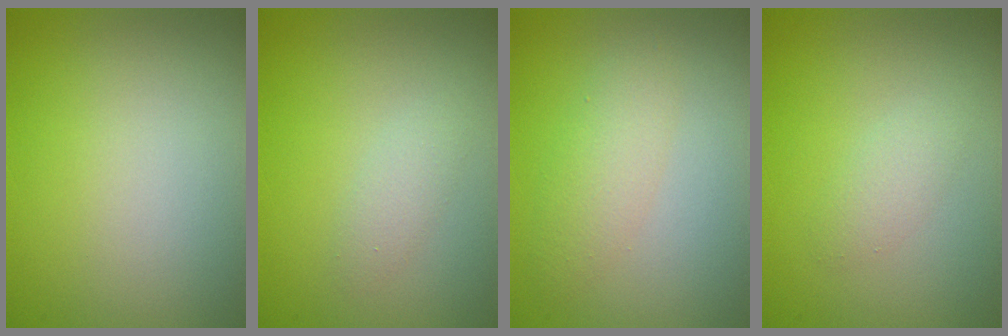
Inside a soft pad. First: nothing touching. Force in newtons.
{"total": 1.2, "press": 1.2, "slide": 0.1}
{"total": 2.2, "press": 2.2, "slide": 0.1}
{"total": 1.4, "press": 1.4, "slide": 0.1}